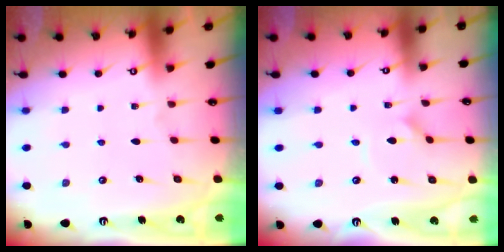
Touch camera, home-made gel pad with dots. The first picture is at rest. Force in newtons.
{"total": 0.8, "press": 0.8, "slide": 0.1}